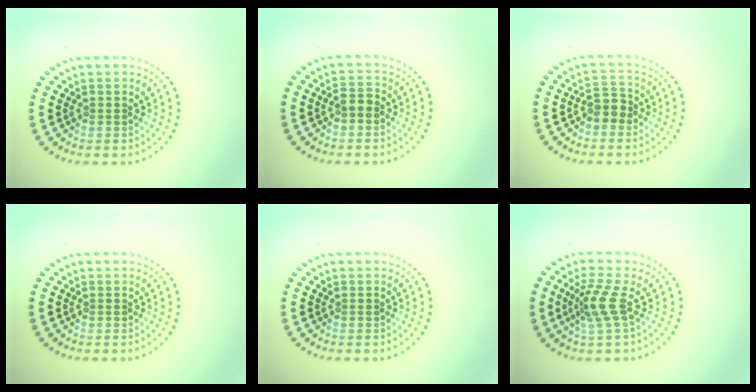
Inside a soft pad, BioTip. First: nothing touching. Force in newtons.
{"total": 1.3, "press": 1.3, "slide": 0.4}
{"total": 1.9, "press": 1.8, "slide": 0.8}
{"total": 0.0}
{"total": 0.0}
{"total": 2.8, "press": 2.1, "slide": 2.0}